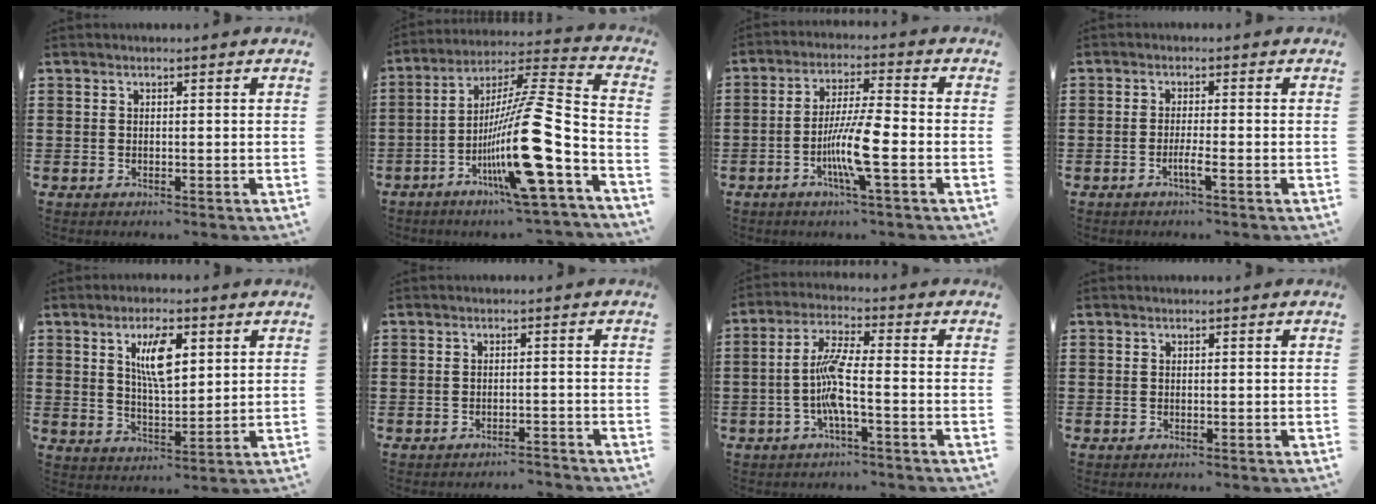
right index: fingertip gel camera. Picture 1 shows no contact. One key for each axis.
{"total": 17.0, "fx": -7.0, "fy": 2.4, "fz": 15.3, "tx": -0.275, "ty": -0.020, "tz": -0.128}
{"total": 8.8, "fx": -2.8, "fy": 0.8, "fz": 8.4, "tx": -0.164, "ty": -0.014, "tz": -0.055}
{"total": 2.5, "fx": -1.3, "fy": 0.1, "fz": 2.2, "tx": -0.037, "ty": -0.003, "tz": -0.024}
{"total": 7.2, "fx": 2.8, "fy": 2.6, "fz": 6.1, "tx": -0.113, "ty": 0.001, "tz": 0.043}
{"total": 1.7, "fx": -1.7, "fy": -0.1, "fz": 0.3, "tx": -0.010, "ty": 0.001, "tz": -0.036}
{"total": 6.7, "fx": -1.9, "fy": 0.9, "fz": 6.4, "tx": -0.149, "ty": -0.009, "tz": -0.047}
{"total": 0.0}